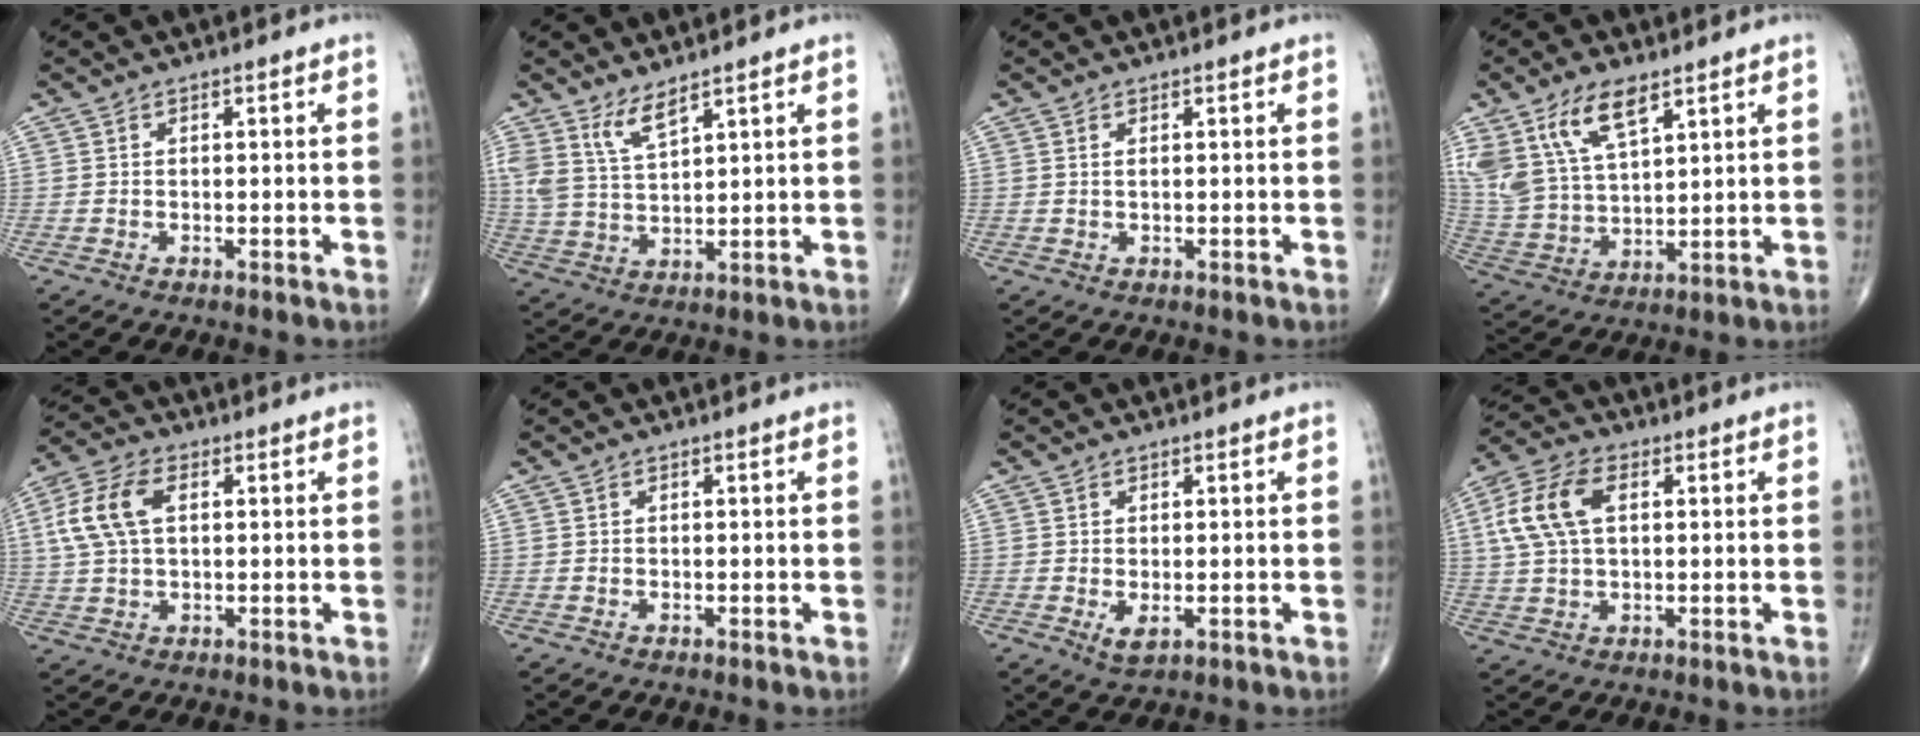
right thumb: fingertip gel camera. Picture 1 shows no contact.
{"total": 5.7, "force": [4.3, 1.4, 3.5], "torque": [-0.070, -0.031, 0.092]}
{"total": 0.7, "force": [0.3, 0.1, 0.6], "torque": [-0.017, 0.002, 0.006]}
{"total": 14.2, "force": [8.1, 6.5, 9.7], "torque": [-0.184, -0.022, 0.170]}
{"total": 9.7, "force": [2.2, 5.5, 7.7], "torque": [-0.169, 0.017, 0.039]}
{"total": 0.0}
{"total": 2.3, "force": [-0.4, 1.1, 2.0], "torque": [-0.033, -0.007, -0.001]}
{"total": 10.8, "force": [2.5, 6.2, 8.5], "torque": [-0.182, 0.018, 0.045]}